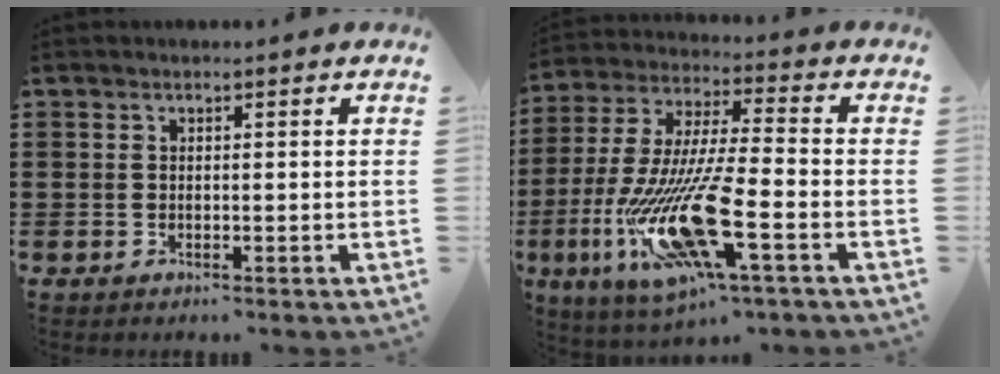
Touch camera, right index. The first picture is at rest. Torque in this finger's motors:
{"motor_torque": [2.14, 0.00, 1.05, 0.21]}